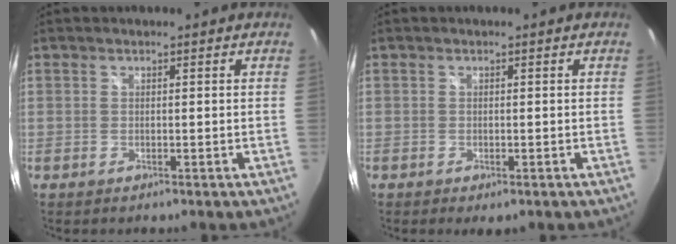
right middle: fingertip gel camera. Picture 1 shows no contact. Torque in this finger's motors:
{"motor_torque": [0.36, -0.46, 0.27, 0.17]}